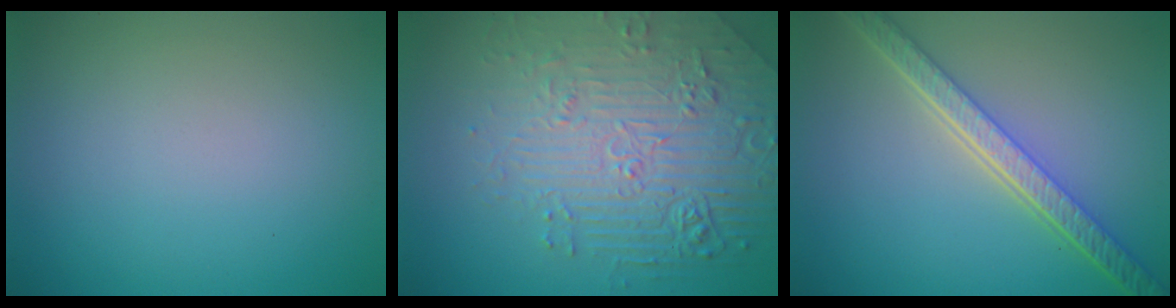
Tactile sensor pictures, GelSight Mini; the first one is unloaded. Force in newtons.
{"total": 6.3, "press": 5.3, "slide": 3.5}
{"total": 5.6, "press": 4.2, "slide": 3.7}